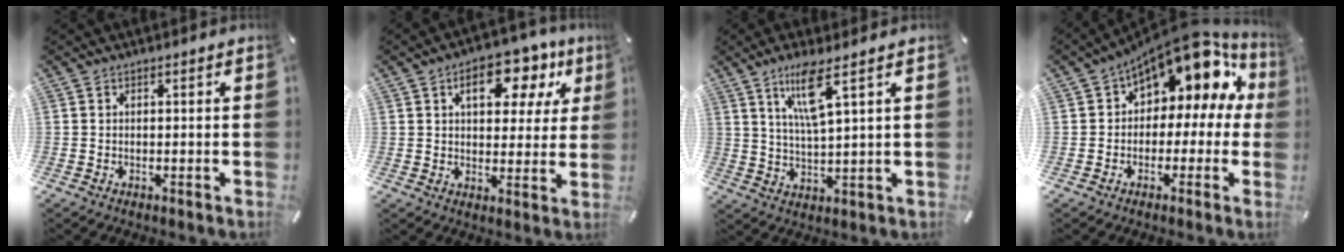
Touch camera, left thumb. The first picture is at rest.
{"total": 12.7, "force": [5.9, 7.4, 8.5], "torque": [-0.105, -0.014, 0.092]}
{"total": 9.1, "force": [4.9, 1.3, 7.6], "torque": [-0.152, 0.003, 0.082]}
{"total": 13.6, "force": [7.9, 7.5, 8.0], "torque": [-0.116, -0.062, 0.130]}